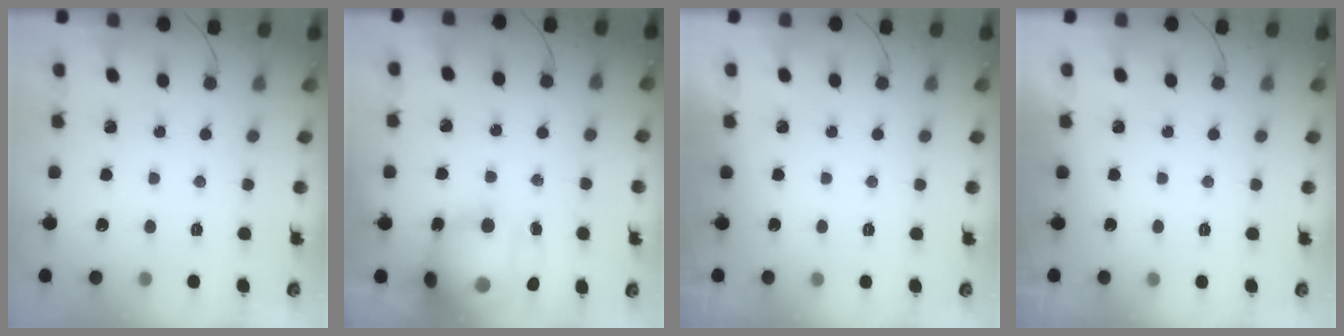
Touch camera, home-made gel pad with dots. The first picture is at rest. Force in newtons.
{"total": 17.7, "press": 17.3, "slide": 3.8}
{"total": 0.0}
{"total": 0.0}